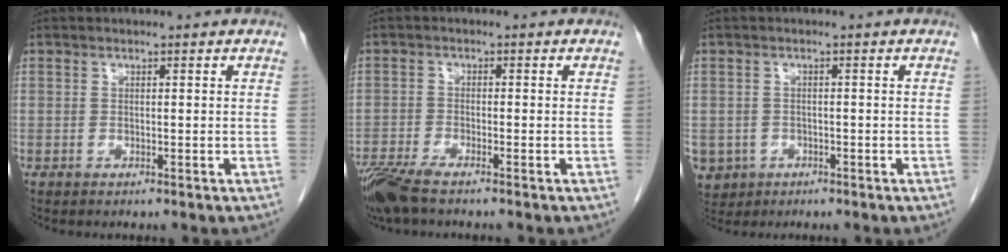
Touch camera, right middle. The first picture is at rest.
{"total": 6.1, "force": [-4.8, 0.9, 3.7], "torque": [-0.076, -0.017, -0.093]}
{"total": 6.3, "force": [-2.8, 5.4, 1.6], "torque": [-0.042, 0.001, -0.040]}